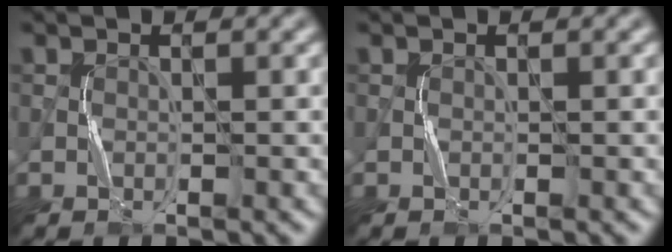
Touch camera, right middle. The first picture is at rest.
{"total": 0.0}